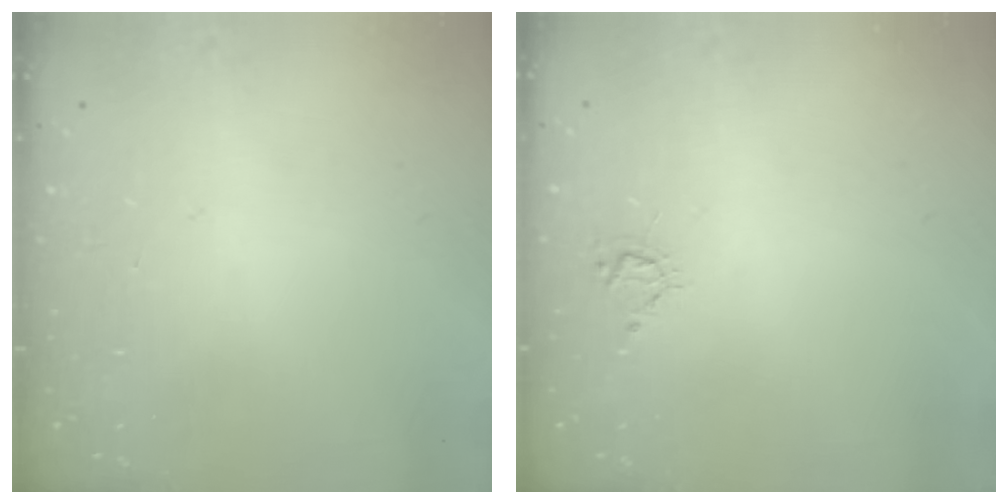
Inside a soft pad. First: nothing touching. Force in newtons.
{"total": 4.6, "press": 4.6, "slide": 0.4}